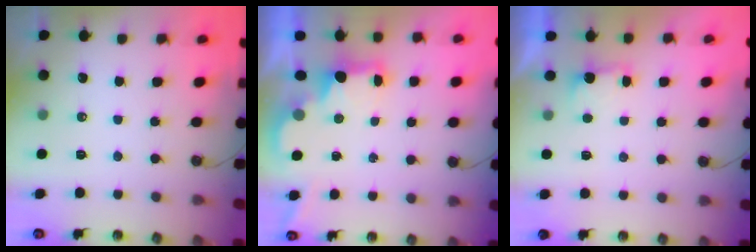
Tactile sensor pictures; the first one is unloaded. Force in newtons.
{"total": 2.3, "press": 2.2, "slide": 0.7}
{"total": 2.1, "press": 1.9, "slide": 0.9}